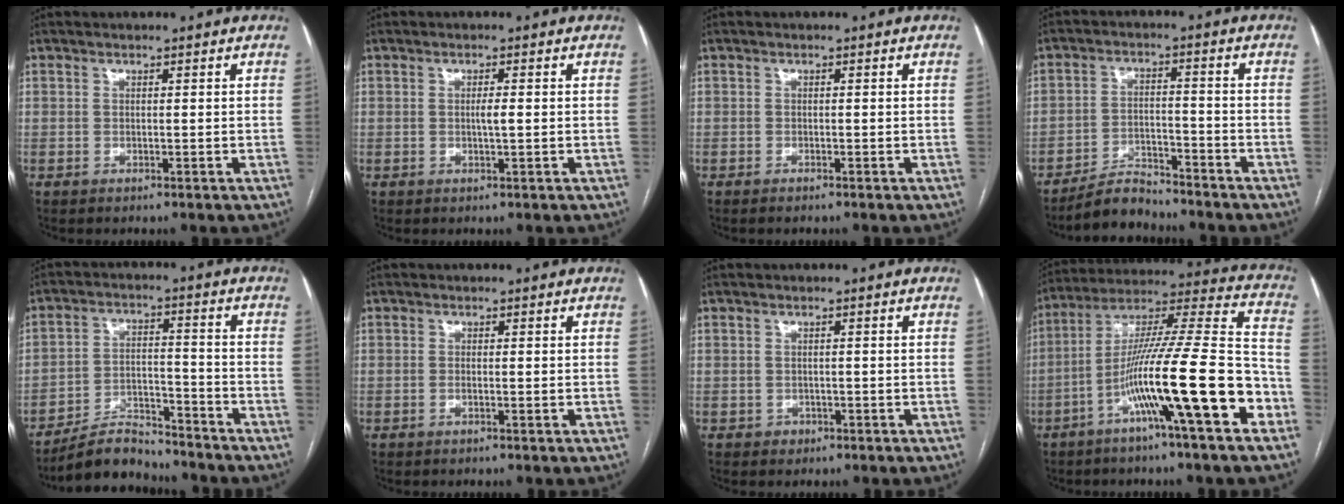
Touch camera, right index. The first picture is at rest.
{"total": 1.5, "force": [0.0, 0.1, 1.5], "torque": [-0.029, 0.000, 0.000]}
{"total": 0.8, "force": [-0.7, 0.1, 0.4], "torque": [-0.013, -0.002, -0.009]}
{"total": 5.8, "force": [-5.5, 1.5, 0.8], "torque": [-0.016, -0.002, -0.096]}
{"total": 8.3, "force": [-7.8, 2.2, 1.5], "torque": [-0.025, 0.010, -0.136]}
{"total": 0.9, "force": [-0.2, 0.1, 0.9], "torque": [-0.020, -0.002, -0.003]}
{"total": 1.4, "force": [-0.6, 1.2, 0.1], "torque": [0.000, 0.005, -0.007]}
{"total": 20.2, "force": [-8.3, 0.2, 18.5], "torque": [-0.297, -0.001, -0.145]}